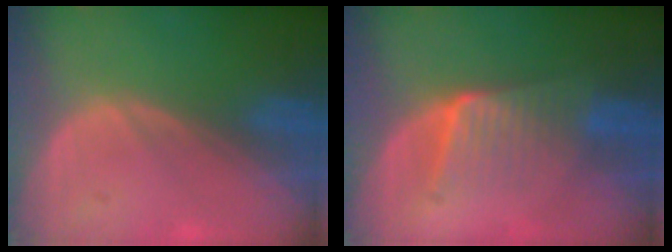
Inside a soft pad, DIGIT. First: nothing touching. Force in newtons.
{"total": 6.8, "press": 5.9, "slide": 3.3}